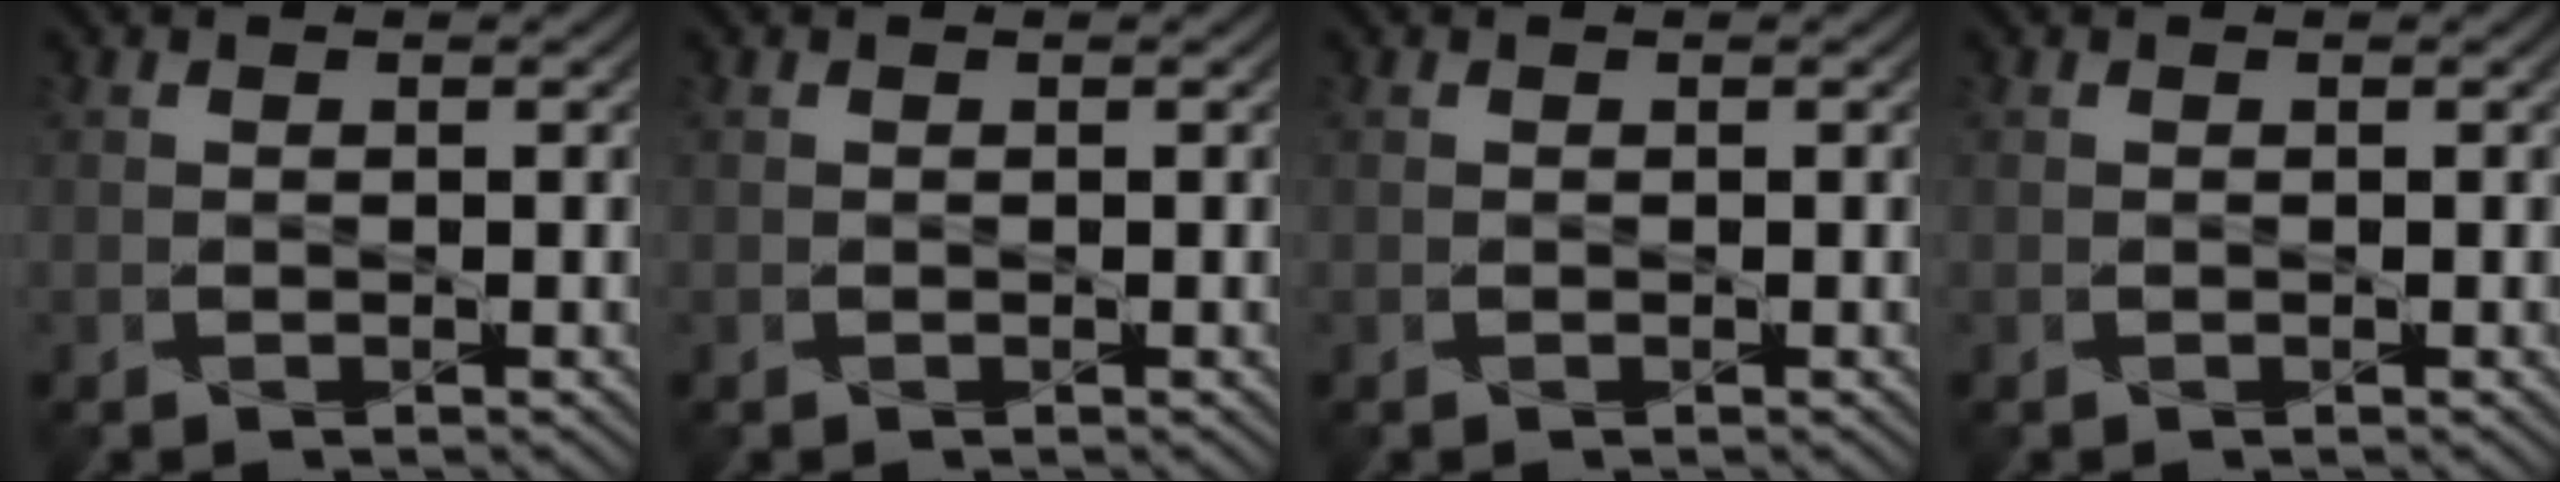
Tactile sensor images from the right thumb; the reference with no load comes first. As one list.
[{"total": 0.0}, {"total": 0.0}, {"total": 0.0}]